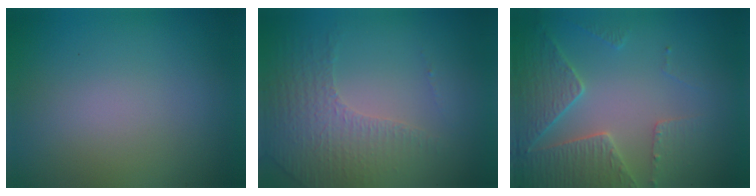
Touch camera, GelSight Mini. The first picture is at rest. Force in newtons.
{"total": 4.3, "press": 3.0, "slide": 3.1}
{"total": 4.5, "press": 4.3, "slide": 1.4}